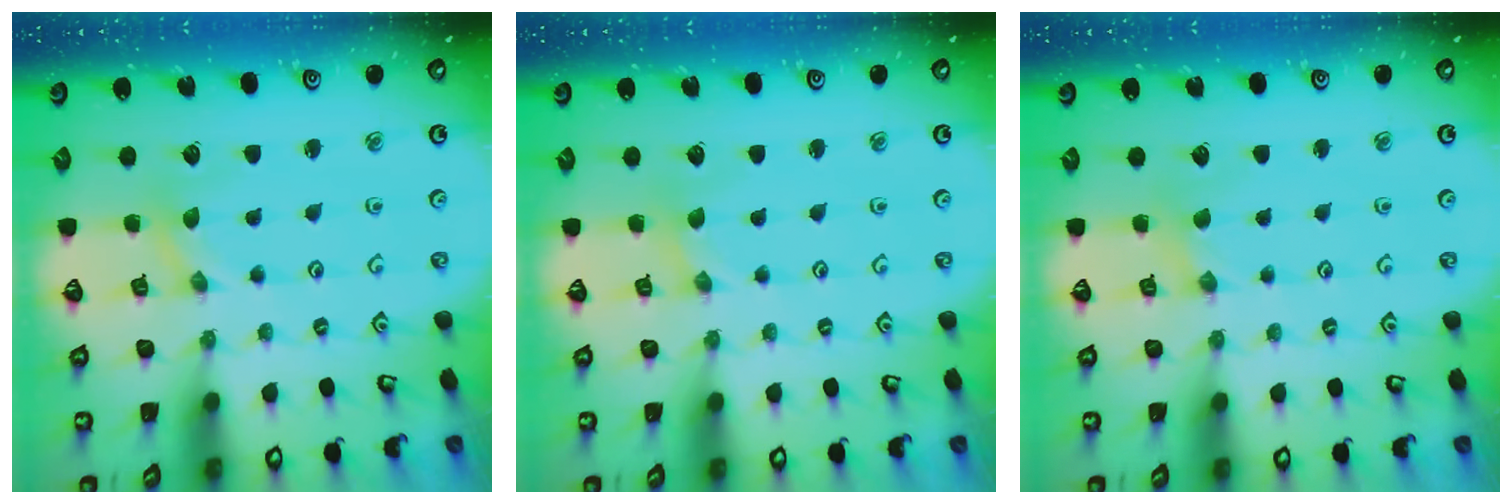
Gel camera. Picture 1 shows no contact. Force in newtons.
{"total": 0.0}
{"total": 1.0, "press": 1.0, "slide": 0.1}